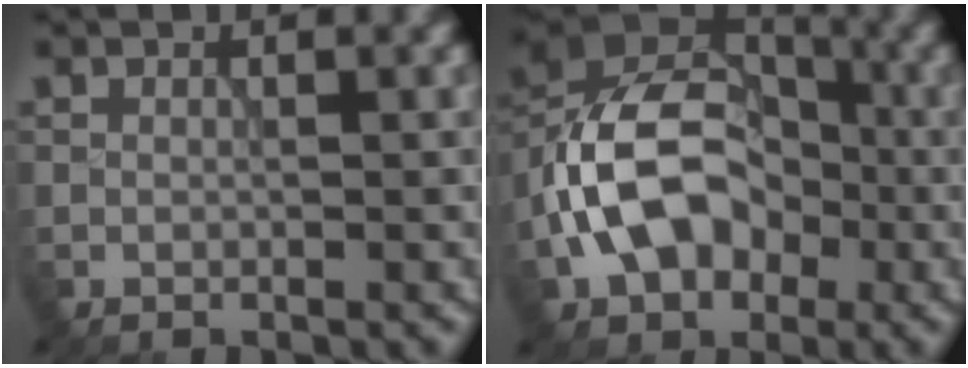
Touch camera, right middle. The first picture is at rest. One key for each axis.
{"total": 10.4, "fx": -2.6, "fy": 7.2, "fz": 7.0, "tx": -0.130, "ty": 0.011, "tz": -0.059}